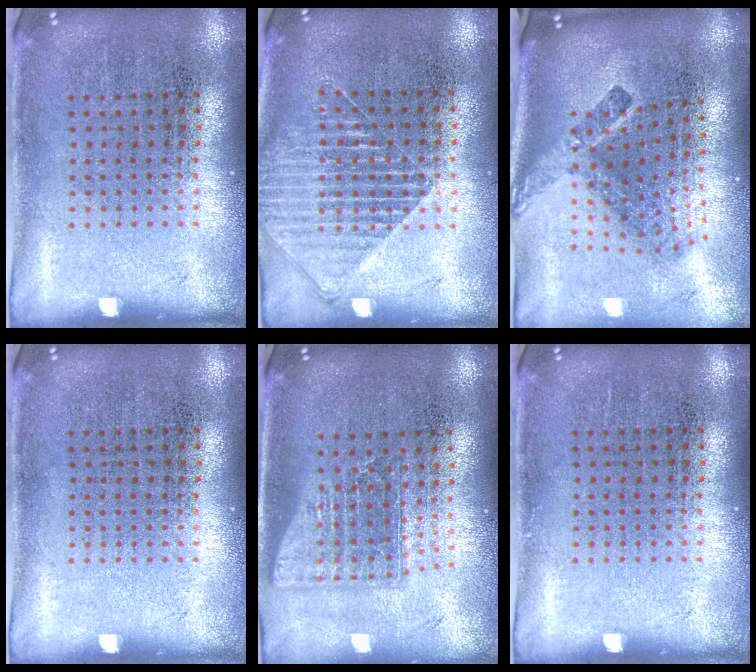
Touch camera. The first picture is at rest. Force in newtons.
{"total": 1.6, "press": 1.4, "slide": 0.8}
{"total": 2.6, "press": 1.6, "slide": 2.1}
{"total": 0.0}
{"total": 1.6, "press": 1.3, "slide": 1.0}
{"total": 0.0}